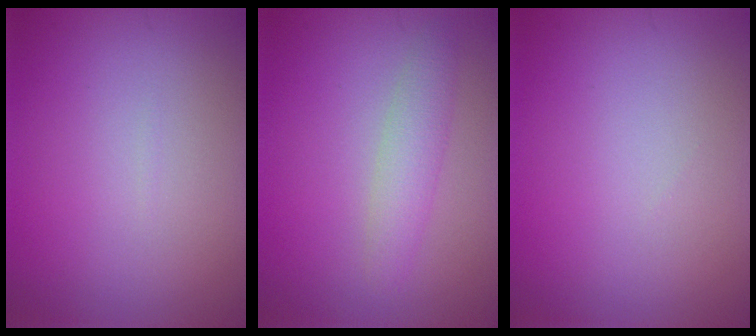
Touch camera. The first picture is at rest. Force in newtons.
{"total": 2.5, "press": 2.5, "slide": 0.1}
{"total": 0.0}